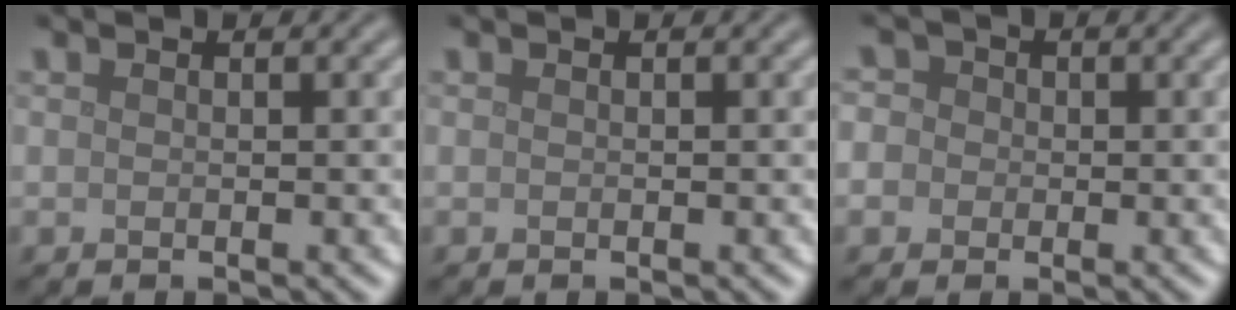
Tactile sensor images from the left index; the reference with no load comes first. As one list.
[{"total": 0.0}, {"total": 4.9, "force": [0.6, 4.5, 1.8], "torque": [-0.025, 0.040, -0.026]}]